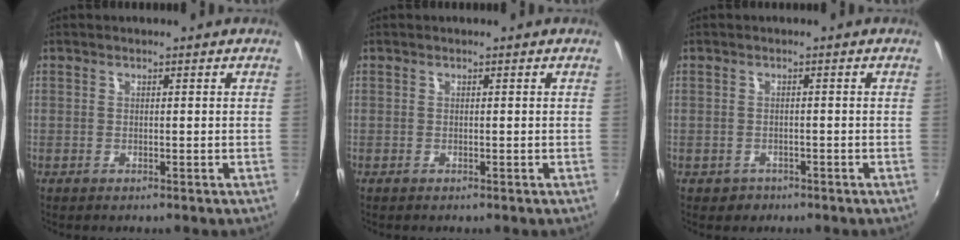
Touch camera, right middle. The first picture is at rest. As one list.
[{"total": 0.0}, {"total": 2.1, "force": [-1.1, 1.8, 0.4], "torque": [-0.011, -0.002, -0.015]}]